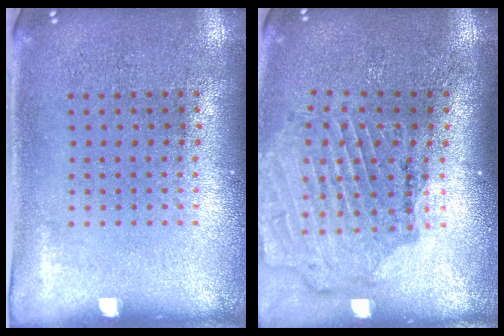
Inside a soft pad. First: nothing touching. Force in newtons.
{"total": 1.6, "press": 1.6, "slide": 0.2}